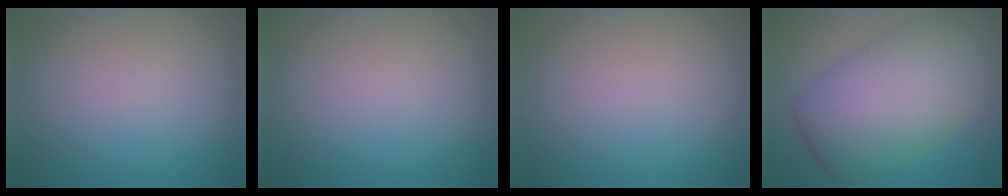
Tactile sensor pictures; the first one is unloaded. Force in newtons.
{"total": 0.0}
{"total": 0.0}
{"total": 11.1, "press": 11.1, "slide": 0.5}